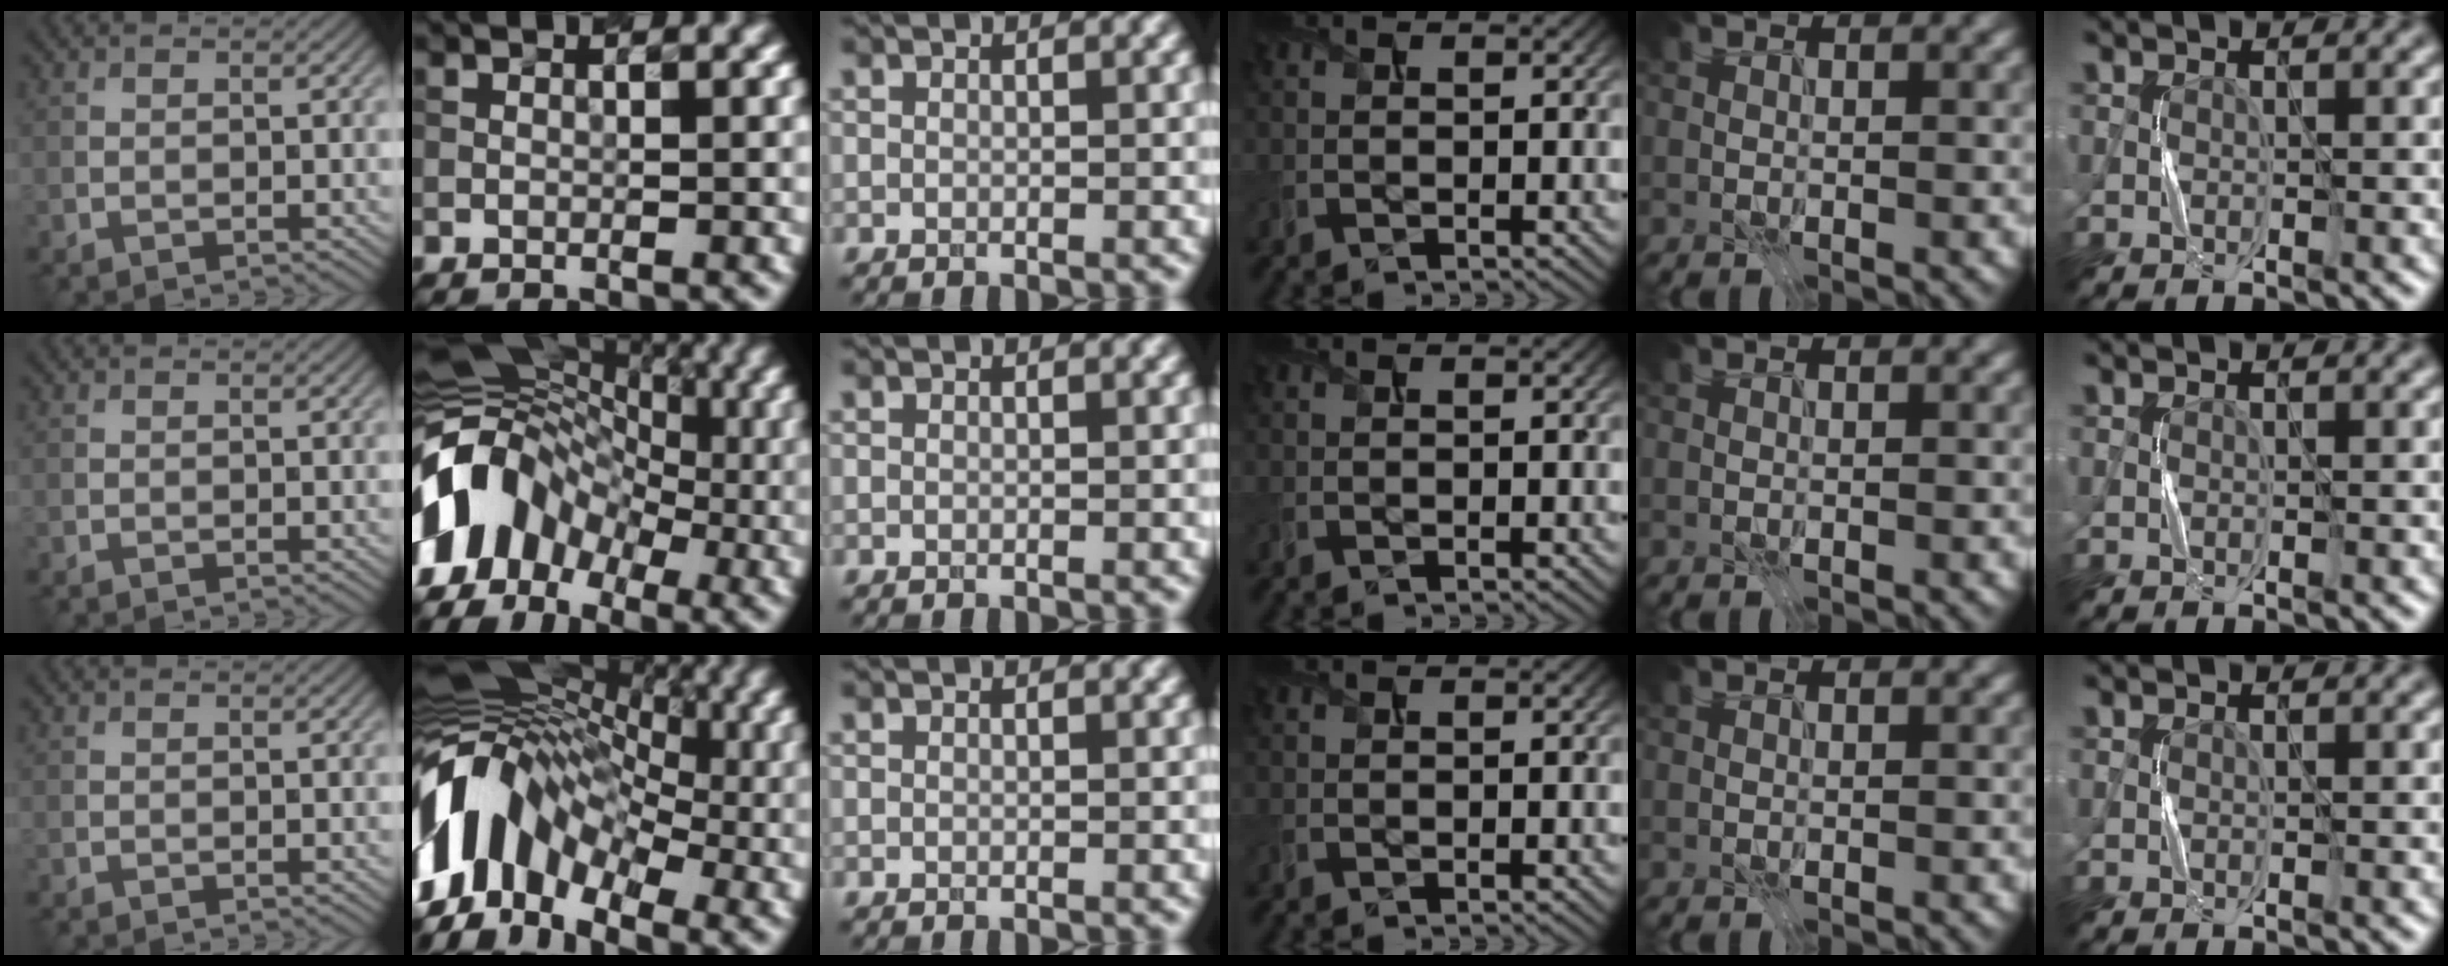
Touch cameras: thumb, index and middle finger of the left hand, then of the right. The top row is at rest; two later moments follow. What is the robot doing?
{"motion": "press", "object": "sticky note"}